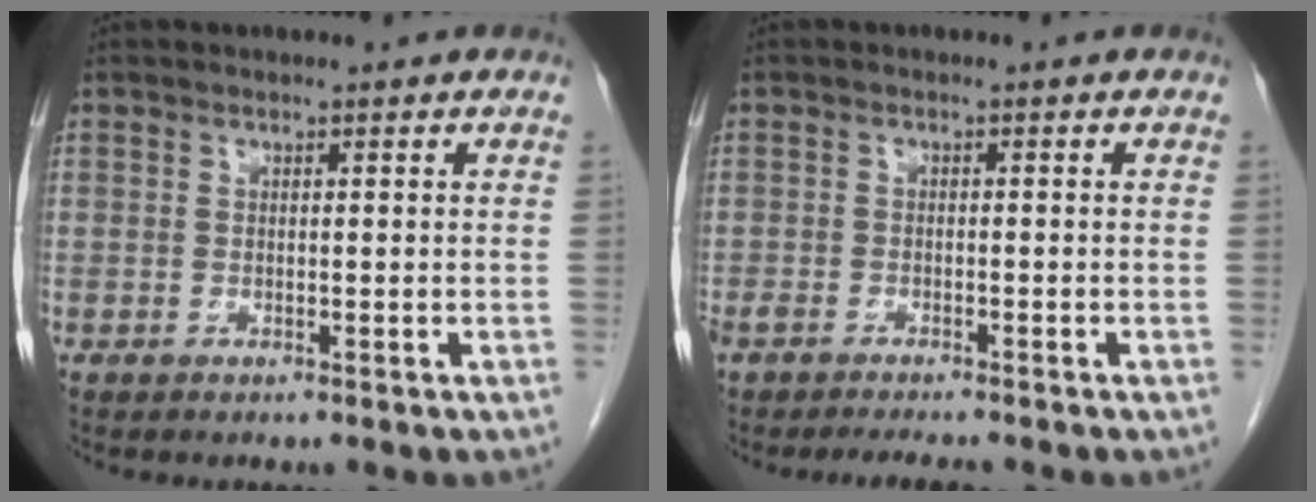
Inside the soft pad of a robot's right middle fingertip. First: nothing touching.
{"total": 6.3, "force": [-5.5, 1.4, 2.7], "torque": [-0.044, -0.004, -0.084]}